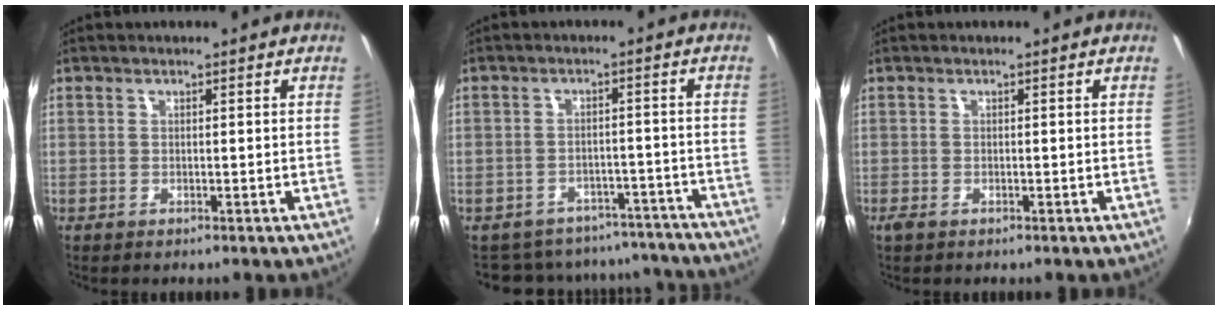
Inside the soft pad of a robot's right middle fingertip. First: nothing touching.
{"total": 13.9, "force": [-12.2, 6.3, 2.0], "torque": [-0.046, 0.046, -0.144]}
{"total": 0.8, "force": [-0.6, 0.4, 0.4], "torque": [-0.009, -0.004, -0.011]}